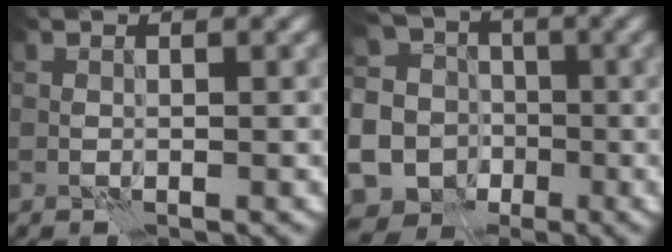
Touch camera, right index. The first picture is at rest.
{"total": 14.7, "force": [-5.3, 12.8, 5.1], "torque": [-0.136, -0.005, -0.108]}